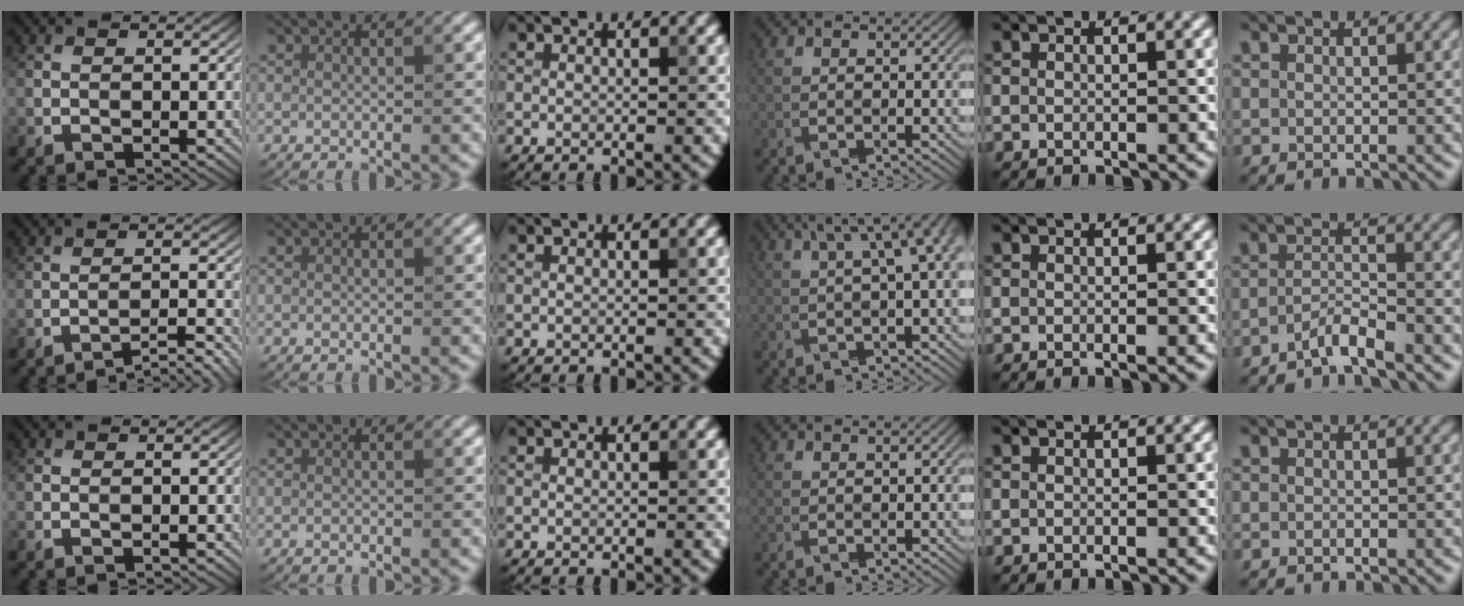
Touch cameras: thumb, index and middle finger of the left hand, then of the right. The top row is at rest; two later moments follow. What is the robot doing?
{"motion": "pour", "object": "sugar"}